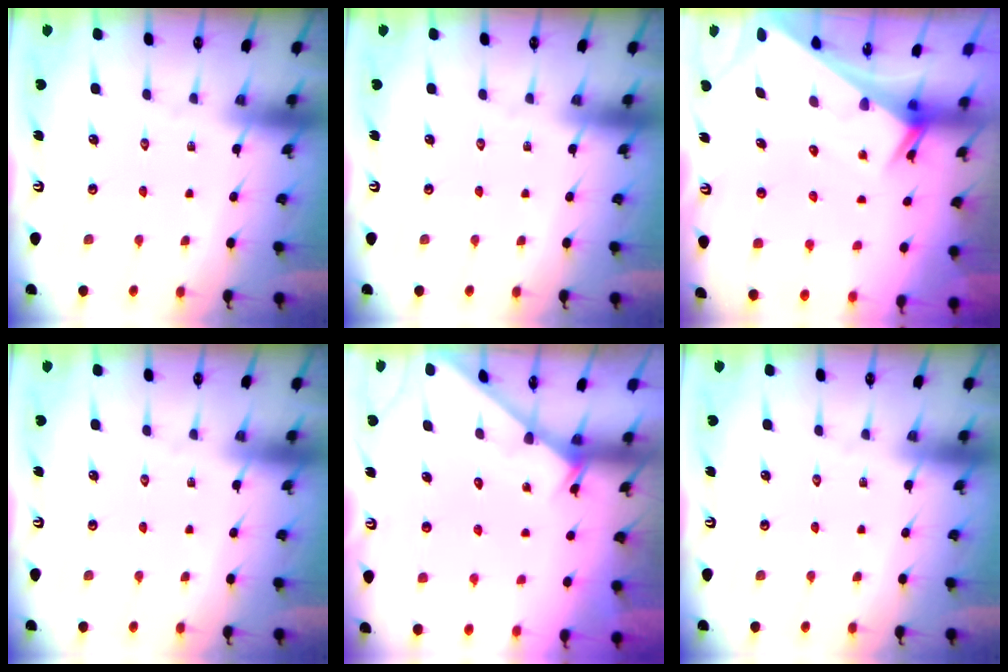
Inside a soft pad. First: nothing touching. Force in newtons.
{"total": 0.0}
{"total": 2.6, "press": 2.6, "slide": 0.1}
{"total": 0.0}
{"total": 2.4, "press": 2.4, "slide": 0.2}
{"total": 0.0}